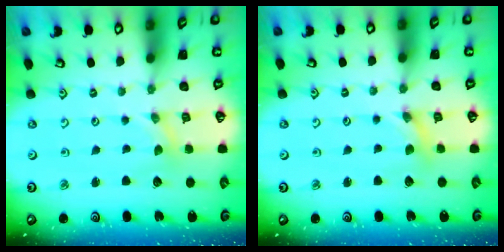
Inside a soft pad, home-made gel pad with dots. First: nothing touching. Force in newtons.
{"total": 1.4, "press": 1.4, "slide": 0.2}